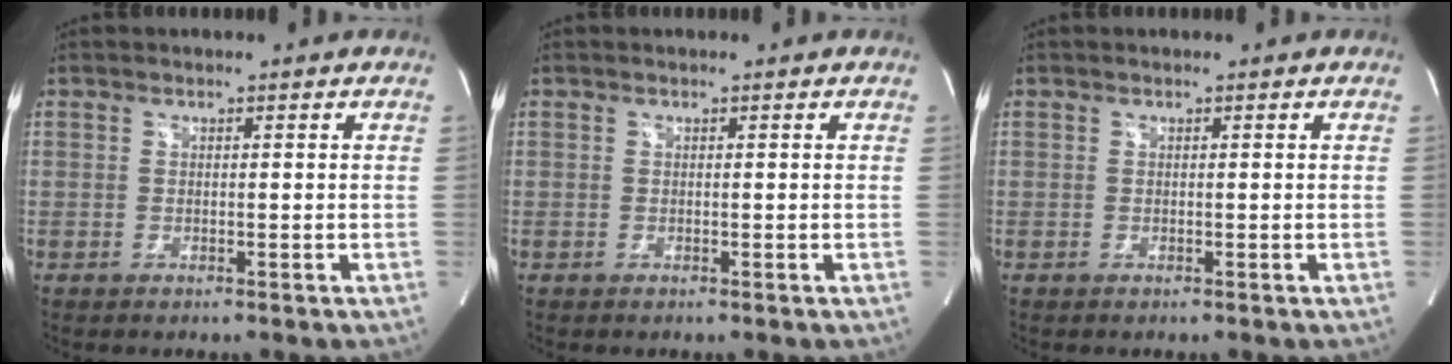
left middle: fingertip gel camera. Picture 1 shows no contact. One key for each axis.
{"total": 0.0}
{"total": 0.0}